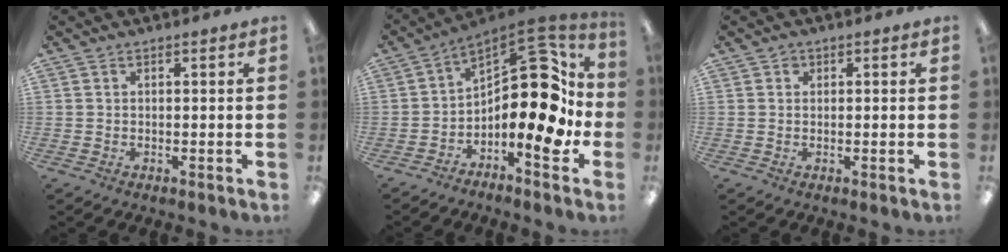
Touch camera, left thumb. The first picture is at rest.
{"total": 18.1, "force": [0.5, 8.6, 16.0], "torque": [-0.222, -0.013, 0.008]}
{"total": 1.3, "force": [0.2, 1.2, 0.5], "torque": [-0.010, 0.007, 0.001]}